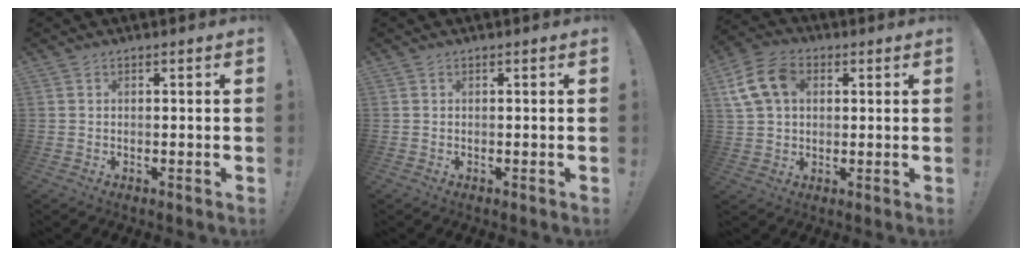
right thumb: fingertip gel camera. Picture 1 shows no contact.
{"total": 0.0}
{"total": 12.3, "force": [3.8, 8.9, 7.7], "torque": [-0.141, 0.001, 0.077]}